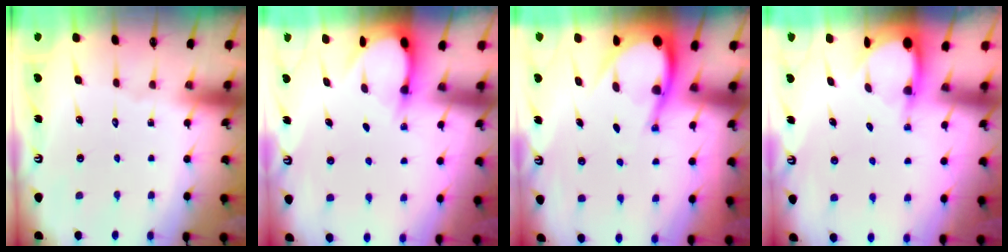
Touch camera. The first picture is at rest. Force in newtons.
{"total": 3.2, "press": 3.2, "slide": 0.4}
{"total": 8.7, "press": 8.7, "slide": 1.1}
{"total": 3.5, "press": 3.4, "slide": 0.2}